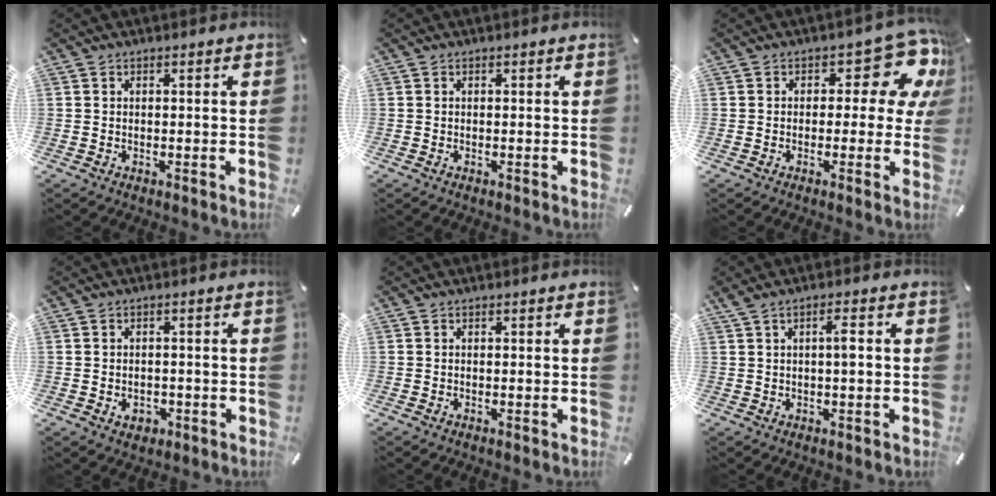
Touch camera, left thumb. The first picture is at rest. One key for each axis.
{"total": 0.0}
{"total": 12.0, "fx": 5.6, "fy": 6.0, "fz": 8.8, "tx": -0.109, "ty": -0.044, "tz": 0.095}
{"total": 3.0, "fx": -1.0, "fy": 2.3, "fz": 1.5, "tx": -0.019, "ty": 0.003, "tz": -0.021}
{"total": 0.0}
{"total": 3.7, "fx": 0.4, "fy": 0.8, "fz": 3.5, "tx": -0.069, "ty": 0.005, "tz": 0.004}